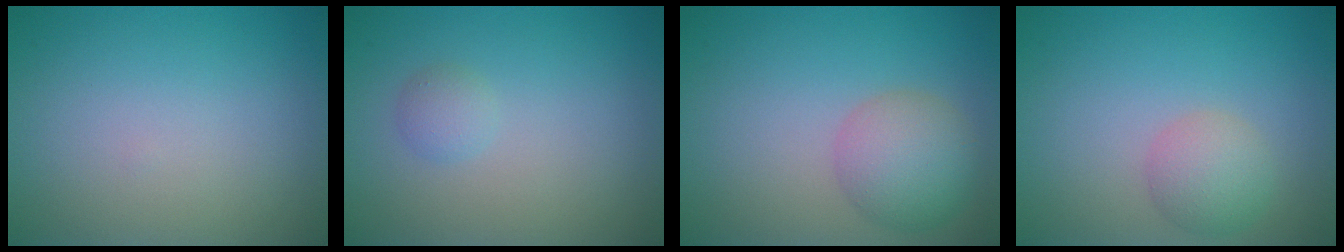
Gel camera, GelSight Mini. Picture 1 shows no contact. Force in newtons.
{"total": 1.1, "press": 1.1, "slide": 0.0}
{"total": 4.2, "press": 4.2, "slide": 0.2}
{"total": 2.7, "press": 2.7, "slide": 0.2}